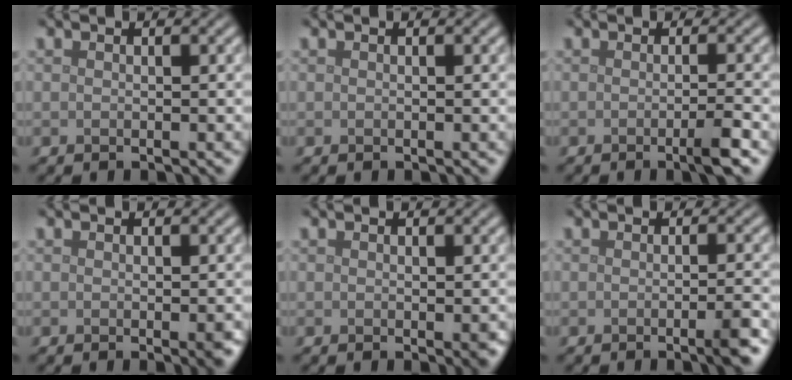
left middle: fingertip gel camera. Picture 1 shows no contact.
{"total": 0.0}
{"total": 2.3, "force": [-0.8, 0.3, 2.1], "torque": [-0.029, -0.003, -0.017]}
{"total": 1.4, "force": [-0.3, 0.3, 1.3], "torque": [-0.013, -0.003, -0.004]}
{"total": 0.8, "force": [0.0, 0.2, 0.7], "torque": [-0.007, -0.004, -0.001]}
{"total": 2.5, "force": [-0.9, 0.5, 2.2], "torque": [-0.027, -0.002, -0.019]}